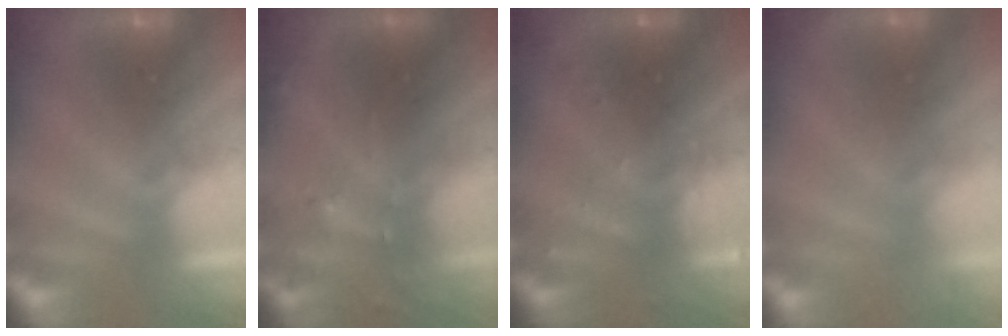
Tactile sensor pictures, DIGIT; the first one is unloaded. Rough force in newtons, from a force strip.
{"total": 8.8}
{"total": 3.0}
{"total": 8.8}